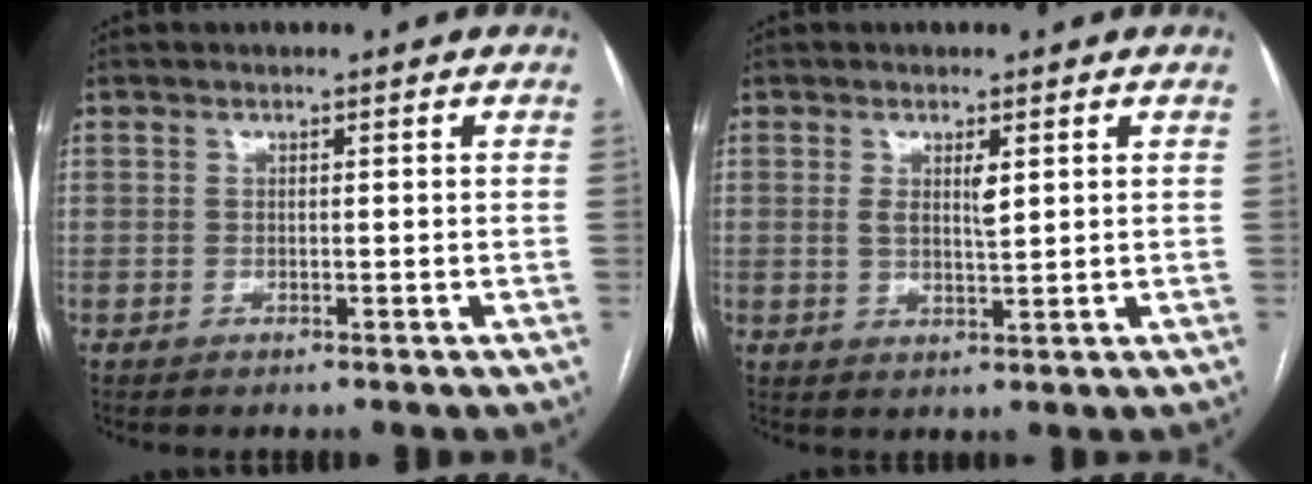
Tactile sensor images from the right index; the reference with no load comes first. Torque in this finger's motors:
{"motor_torque": [0.44, 0.12, 0.35, 0.07]}